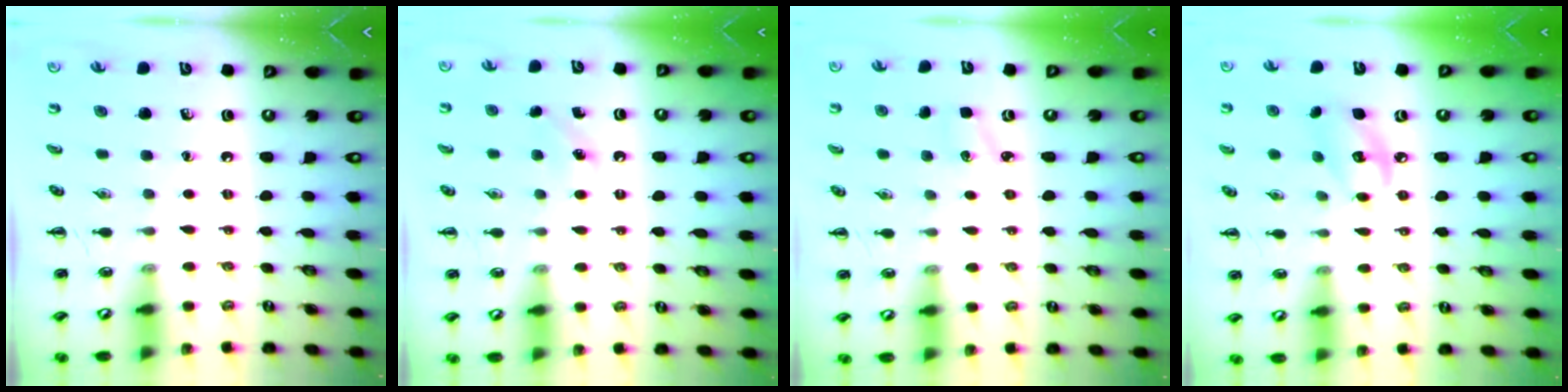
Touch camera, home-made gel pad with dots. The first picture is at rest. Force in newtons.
{"total": 4.7, "press": 4.5, "slide": 1.1}
{"total": 2.7, "press": 2.6, "slide": 0.8}
{"total": 7.9, "press": 7.8, "slide": 1.2}